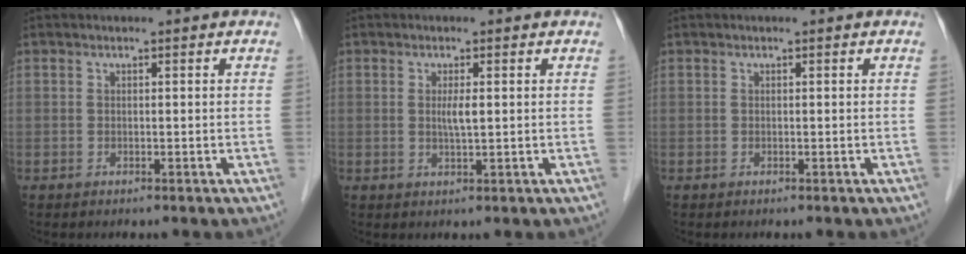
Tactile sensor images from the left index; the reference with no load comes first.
{"total": 2.1, "force": [0.2, 0.2, 2.1], "torque": [-0.041, -0.002, 0.004]}
{"total": 0.0}